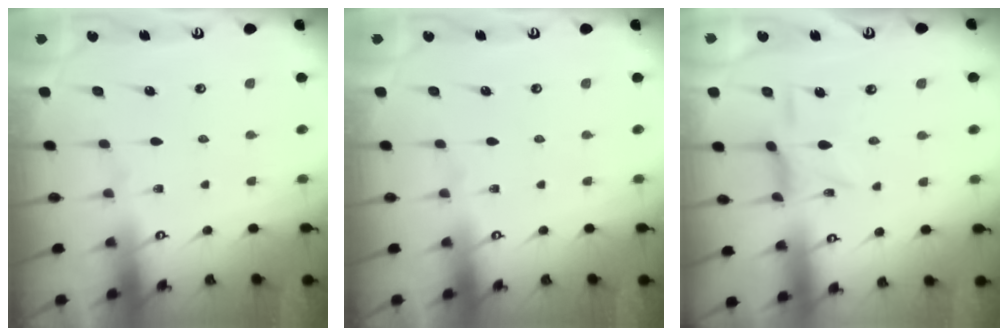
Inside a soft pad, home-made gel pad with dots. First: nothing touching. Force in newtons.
{"total": 0.0}
{"total": 5.0, "press": 5.0, "slide": 0.3}